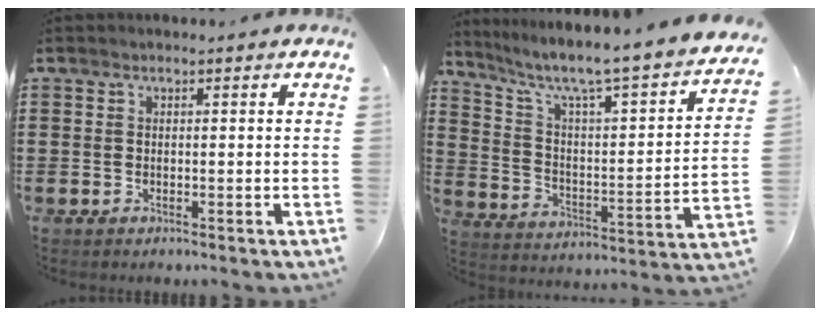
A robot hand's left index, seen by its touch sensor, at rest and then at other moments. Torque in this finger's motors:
{"motor_torque": [1.43, -0.71, 0.35, 0.21]}